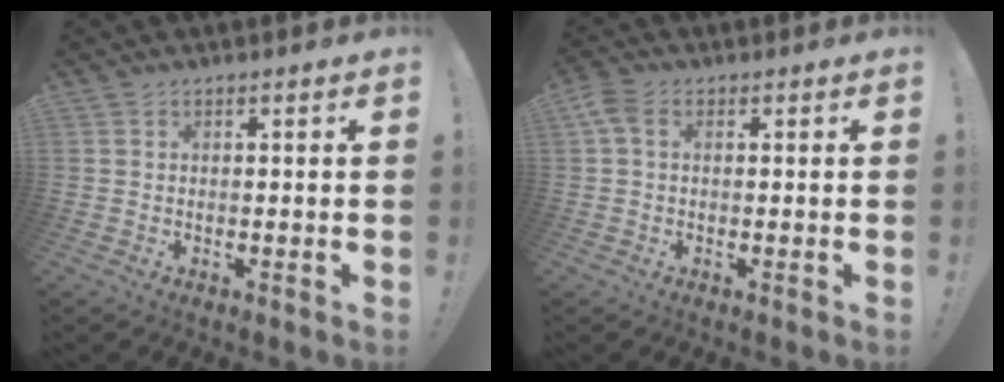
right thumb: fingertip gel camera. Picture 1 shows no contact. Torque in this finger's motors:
{"motor_torque": [0.61, 0.46, 0.53, -0.08, 0.00]}